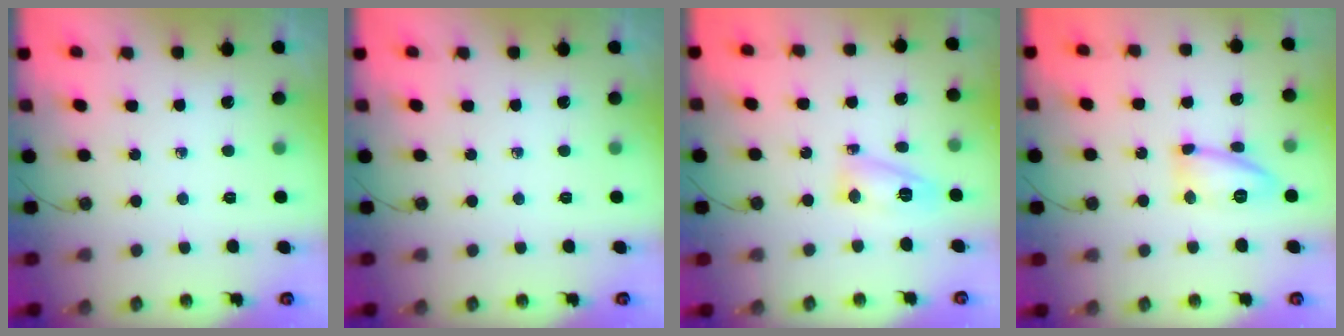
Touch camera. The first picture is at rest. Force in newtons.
{"total": 0.0}
{"total": 8.3, "press": 8.2, "slide": 0.8}
{"total": 12.5, "press": 12.5, "slide": 1.0}